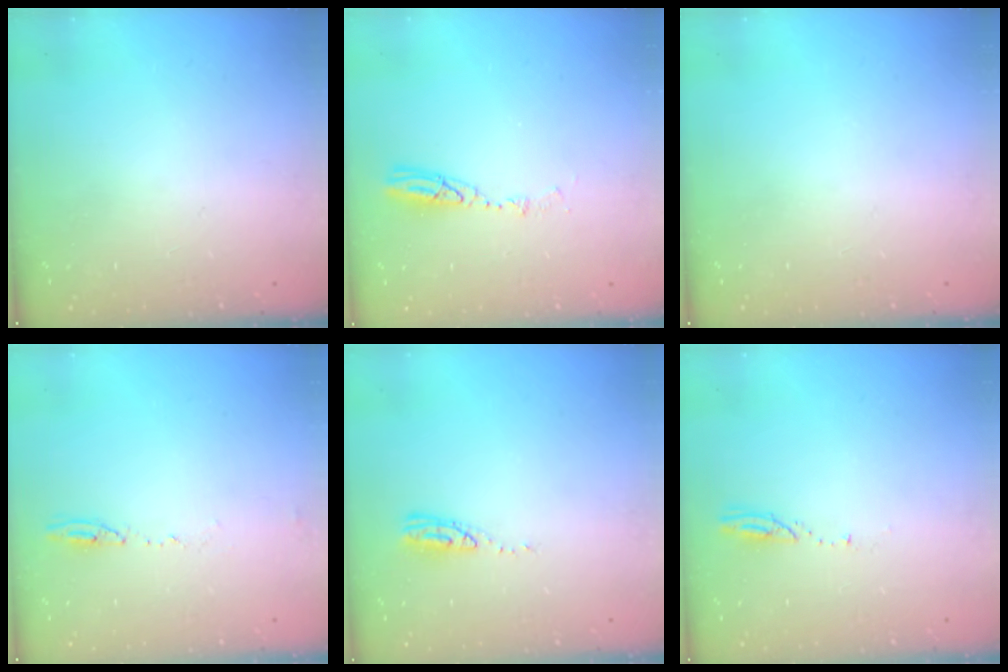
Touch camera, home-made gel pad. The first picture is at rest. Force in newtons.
{"total": 4.7, "press": 4.6, "slide": 0.5}
{"total": 0.0}
{"total": 4.6, "press": 4.3, "slide": 1.6}
{"total": 6.5, "press": 6.5, "slide": 0.5}
{"total": 3.2, "press": 3.2, "slide": 0.3}